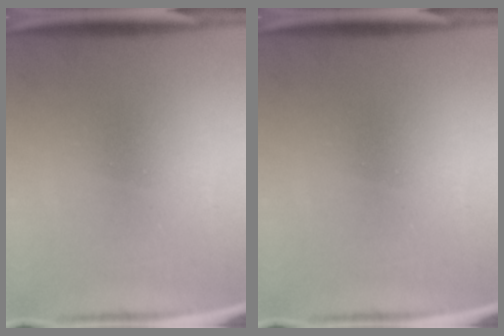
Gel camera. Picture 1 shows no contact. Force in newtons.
{"total": 0.0}